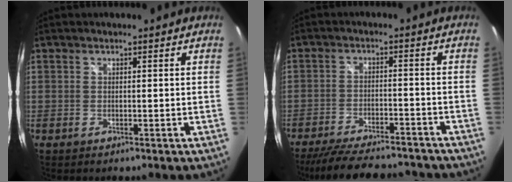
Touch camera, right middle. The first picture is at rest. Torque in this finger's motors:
{"motor_torque": [1.07, -1.07, 0.17, 0.10]}